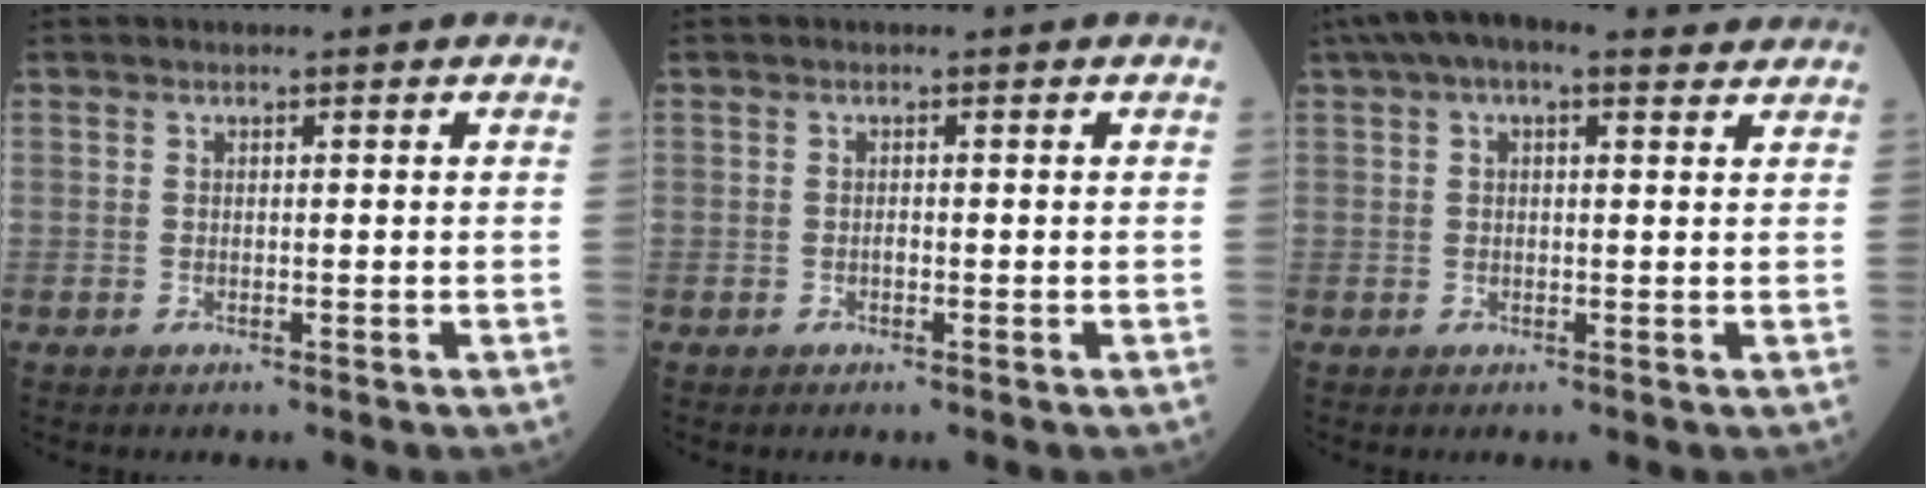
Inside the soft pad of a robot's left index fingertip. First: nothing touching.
{"total": 0.7, "force": [-0.6, 0.2, 0.4], "torque": [-0.007, -0.003, -0.013]}
{"total": 8.6, "force": [5.8, 3.1, 5.5], "torque": [-0.098, 0.048, 0.087]}